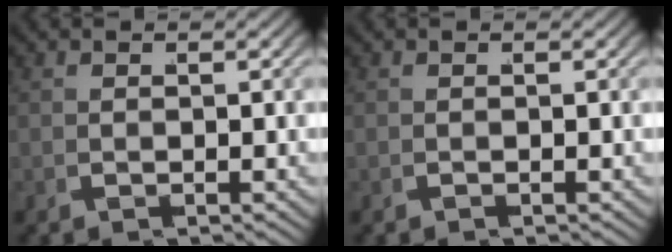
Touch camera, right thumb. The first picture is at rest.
{"total": 0.0}